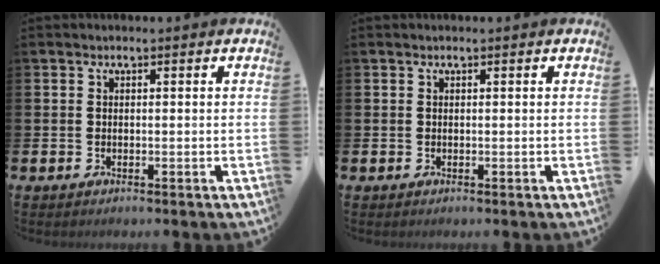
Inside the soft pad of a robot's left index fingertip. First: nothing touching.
{"total": 0.0}